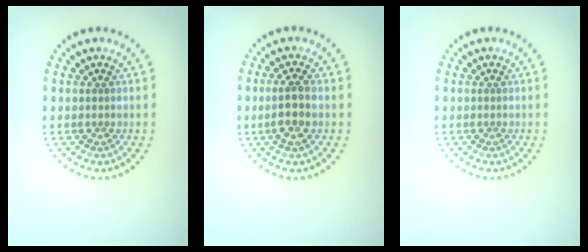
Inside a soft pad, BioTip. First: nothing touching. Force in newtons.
{"total": 2.7, "press": 2.5, "slide": 1.0}
{"total": 0.0}